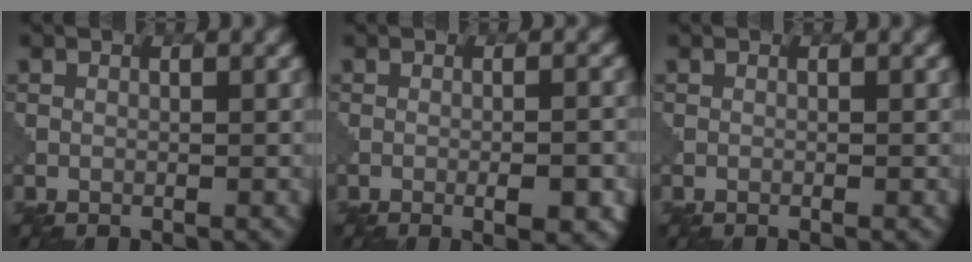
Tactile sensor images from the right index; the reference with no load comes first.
{"total": 4.0, "force": [-1.4, 1.4, 3.5], "torque": [-0.016, 0.008, -0.018]}
{"total": 0.0}